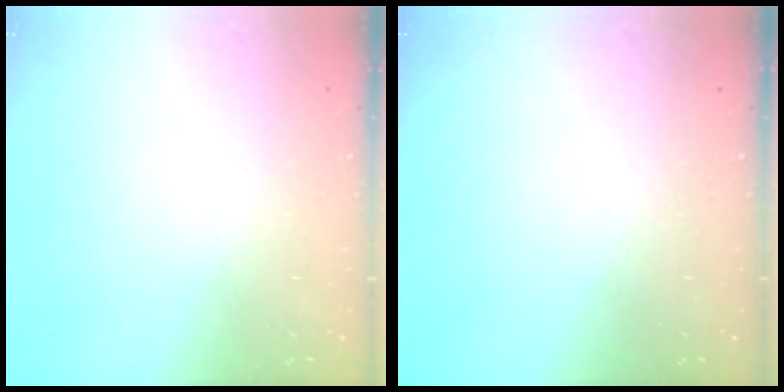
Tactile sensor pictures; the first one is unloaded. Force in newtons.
{"total": 0.0}